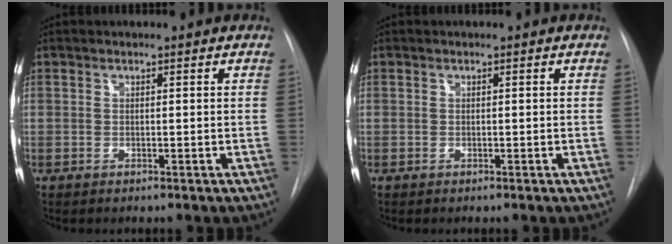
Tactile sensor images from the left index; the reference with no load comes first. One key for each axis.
{"total": 0.0}